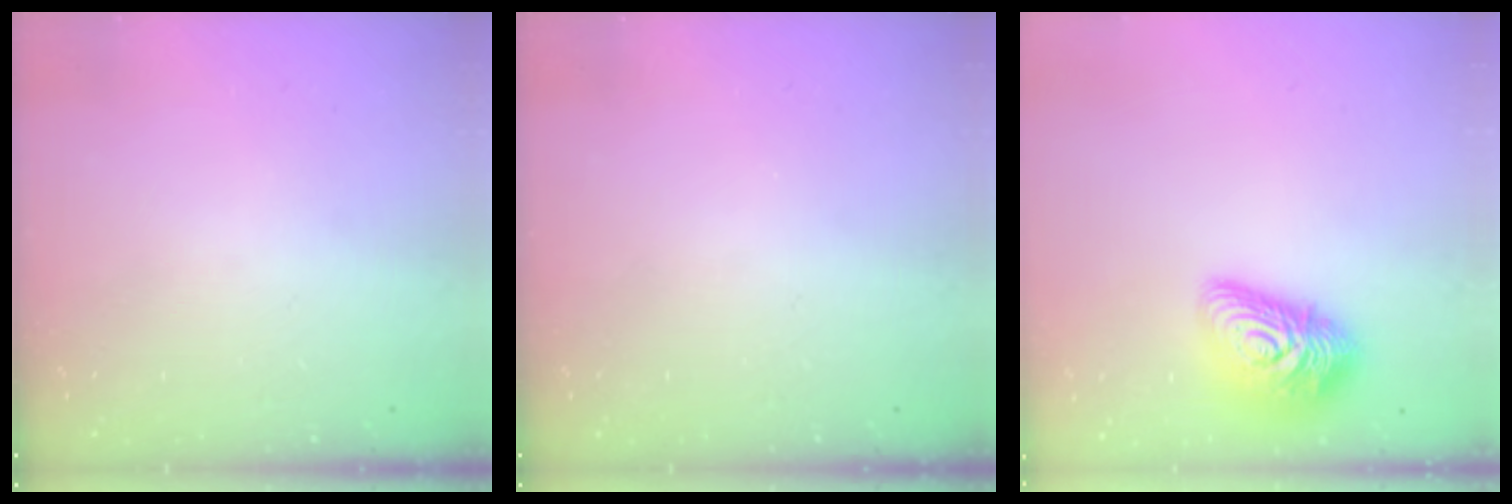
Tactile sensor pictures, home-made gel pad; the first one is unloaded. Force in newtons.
{"total": 0.0}
{"total": 14.8, "press": 14.8, "slide": 0.8}